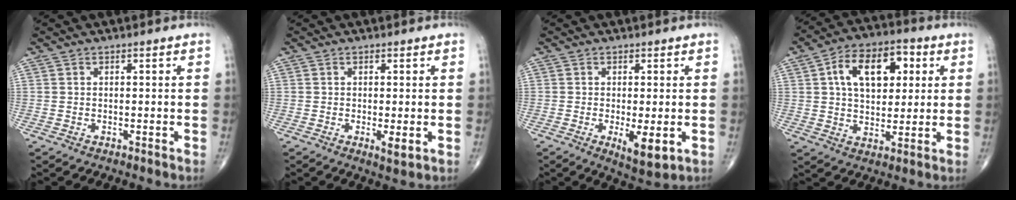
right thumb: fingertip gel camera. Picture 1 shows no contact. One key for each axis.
{"total": 2.6, "fx": -0.5, "fy": 0.7, "fz": 2.4, "tx": -0.041, "ty": -0.010, "tz": -0.007}
{"total": 6.1, "fx": -1.4, "fy": 1.9, "fz": 5.6, "tx": -0.091, "ty": -0.019, "tz": -0.017}
{"total": 14.2, "fx": 4.0, "fy": 8.5, "fz": 10.7, "tx": -0.143, "ty": 0.006, "tz": 0.061}